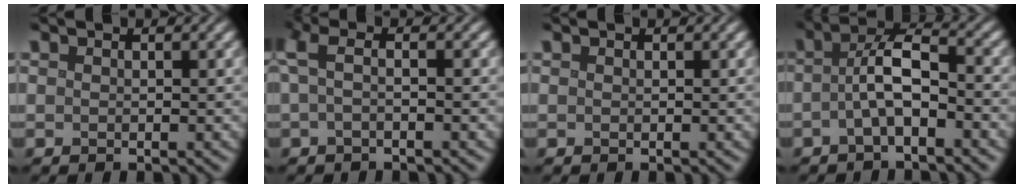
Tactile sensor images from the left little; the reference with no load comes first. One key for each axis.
{"total": 2.7, "fx": 0.0, "fy": 0.7, "fz": 2.6, "tx": -0.057, "ty": 0.004, "tz": -0.007}
{"total": 0.0}
{"total": 4.3, "fx": -1.2, "fy": 1.4, "fz": 3.9, "tx": -0.075, "ty": 0.015, "tz": -0.033}